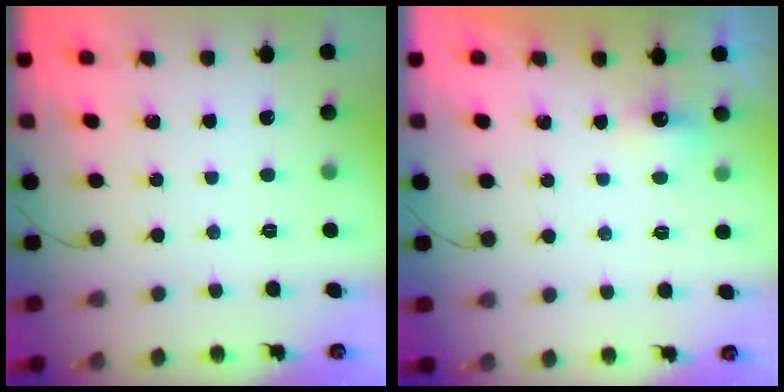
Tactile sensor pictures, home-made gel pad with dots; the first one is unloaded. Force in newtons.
{"total": 2.3, "press": 2.2, "slide": 0.7}